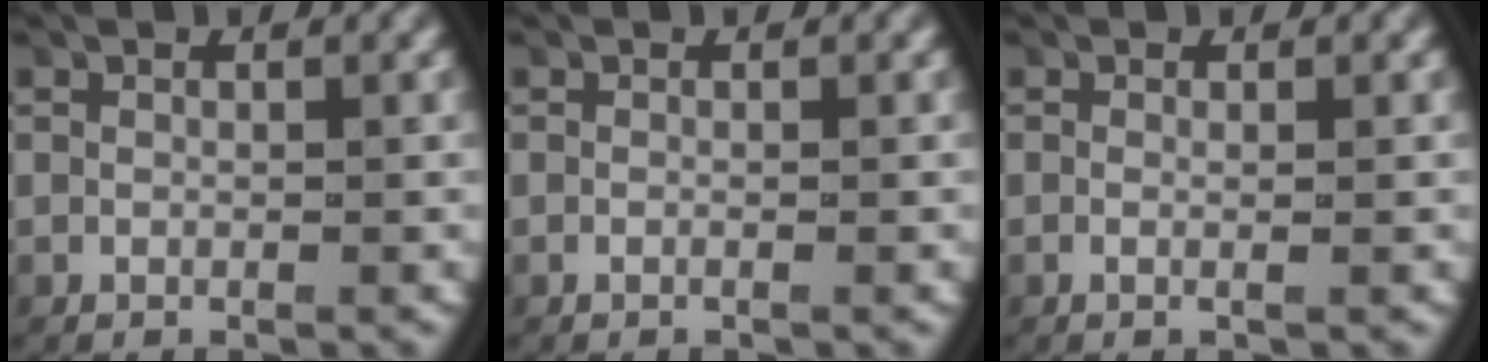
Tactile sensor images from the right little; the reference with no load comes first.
{"total": 0.6, "force": [-0.4, -0.1, 0.3], "torque": [-0.008, 0.000, -0.008]}
{"total": 0.8, "force": [-0.3, -0.3, 0.7], "torque": [-0.024, -0.007, -0.004]}